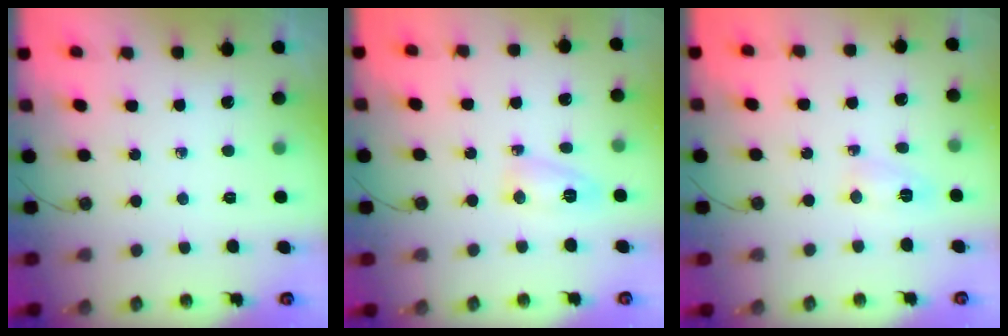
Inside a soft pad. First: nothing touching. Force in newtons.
{"total": 4.7, "press": 4.6, "slide": 0.9}
{"total": 2.5, "press": 2.1, "slide": 1.4}